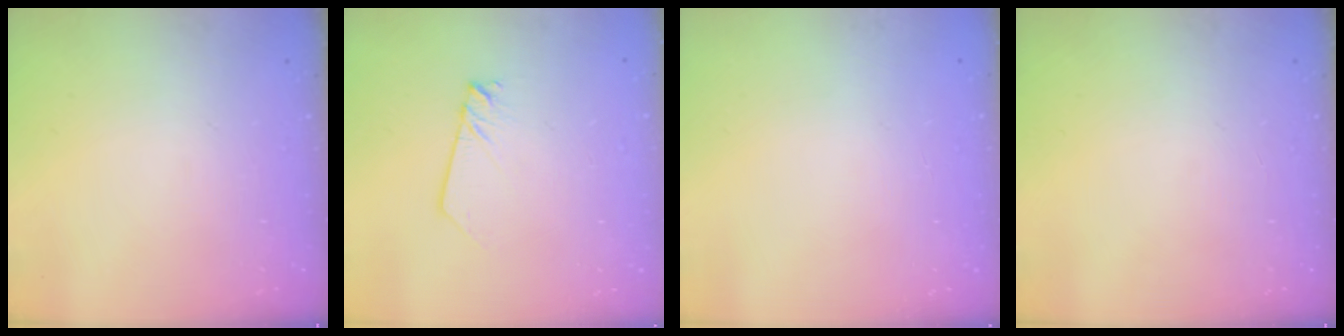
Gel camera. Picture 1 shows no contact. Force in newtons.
{"total": 2.2, "press": 2.1, "slide": 0.3}
{"total": 0.0}
{"total": 0.0}